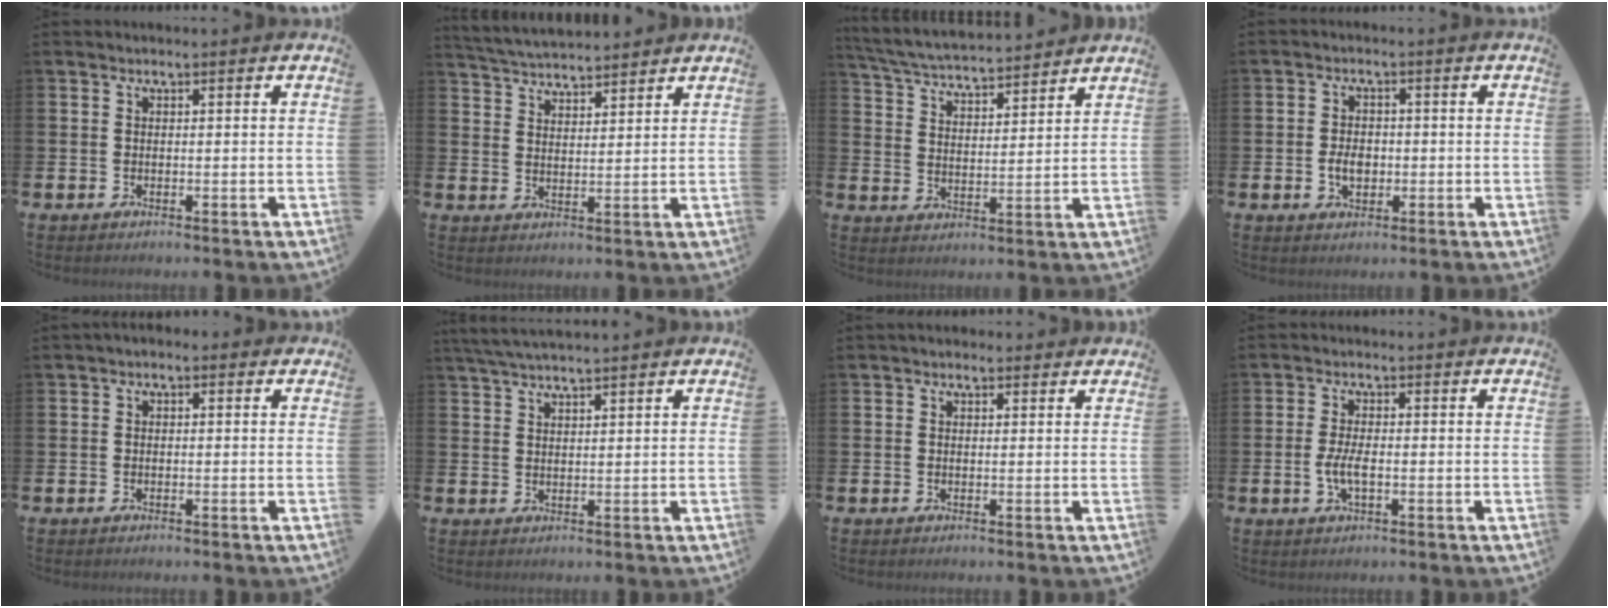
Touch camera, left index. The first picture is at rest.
{"total": 4.5, "force": [4.4, 0.4, -0.1], "torque": [-0.014, -0.025, 0.080]}
{"total": 5.3, "force": [5.2, 0.3, 0.8], "torque": [-0.036, -0.040, 0.090]}
{"total": 3.2, "force": [-0.5, 2.2, 2.2], "torque": [-0.020, -0.005, -0.017]}
{"total": 0.9, "force": [-0.6, 0.5, 0.4], "torque": [-0.014, 0.006, -0.013]}
{"total": 3.2, "force": [3.0, 0.0, 1.2], "torque": [-0.030, -0.003, 0.057]}
{"total": 0.8, "force": [0.5, 0.6, 0.2], "torque": [-0.004, 0.008, 0.008]}
{"total": 3.3, "force": [-0.7, 1.3, 3.0], "torque": [-0.054, -0.002, -0.017]}